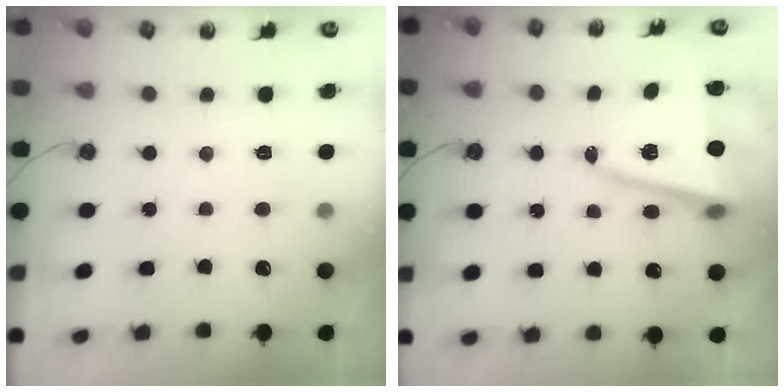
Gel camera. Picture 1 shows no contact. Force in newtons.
{"total": 10.6, "press": 10.4, "slide": 1.7}